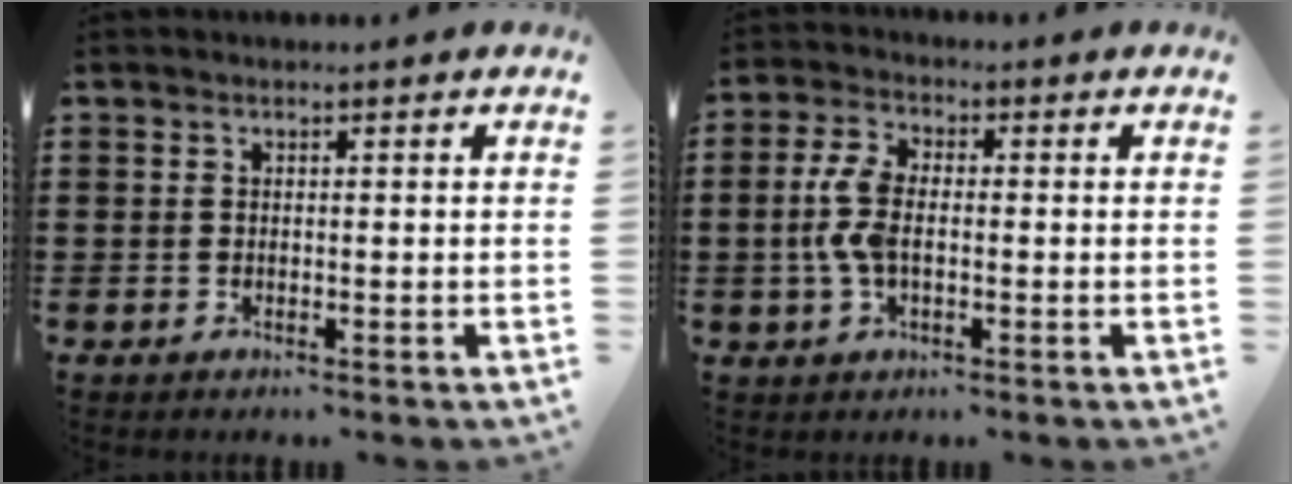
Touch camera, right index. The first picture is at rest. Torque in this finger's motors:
{"motor_torque": [0.19, 0.21, 0.20, 0.13]}